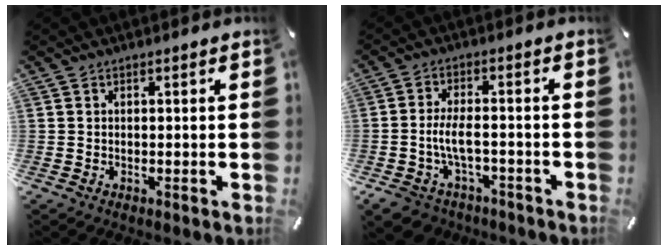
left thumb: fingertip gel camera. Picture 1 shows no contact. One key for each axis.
{"total": 7.1, "fx": -2.8, "fy": 4.1, "fz": 5.1, "tx": -0.110, "ty": 0.008, "tz": -0.053}